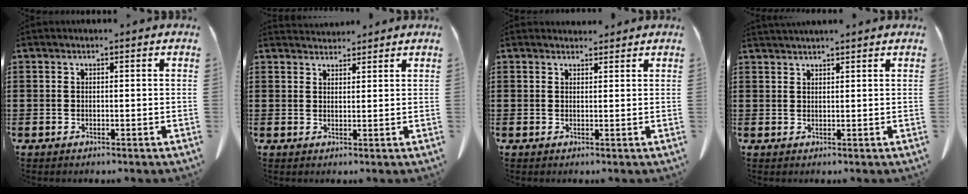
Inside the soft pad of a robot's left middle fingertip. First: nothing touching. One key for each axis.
{"total": 2.3, "fx": 2.3, "fy": 0.3, "fz": -0.1, "tx": -0.004, "ty": -0.004, "tz": 0.045}
{"total": 1.6, "fx": 1.5, "fy": 0.5, "fz": 0.1, "tx": 0.003, "ty": 0.000, "tz": 0.028}
{"total": 1.5, "fx": 1.5, "fy": -0.1, "fz": 0.2, "tx": -0.006, "ty": 0.000, "tz": 0.029}